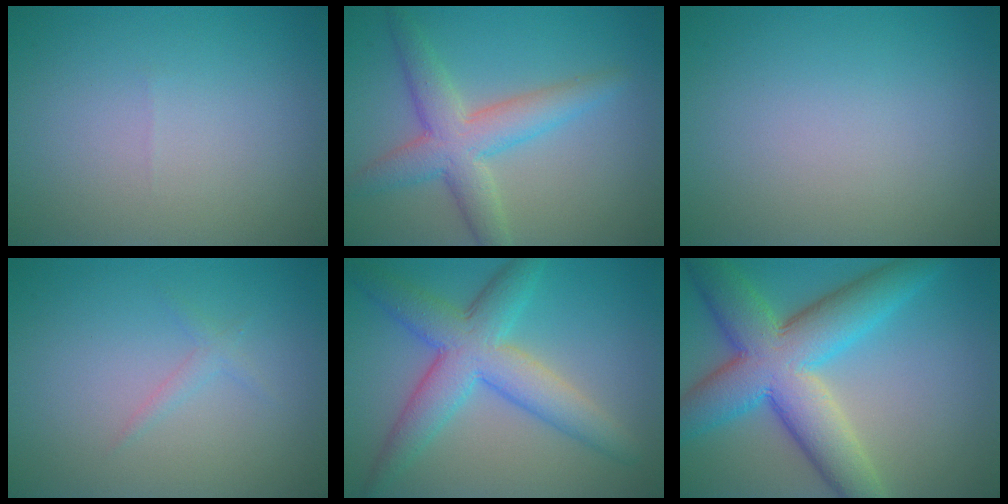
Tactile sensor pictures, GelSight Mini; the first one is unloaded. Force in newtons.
{"total": 5.2, "press": 5.2, "slide": 0.2}
{"total": 0.0}
{"total": 1.0, "press": 1.0, "slide": 0.0}
{"total": 6.7, "press": 6.7, "slide": 0.1}
{"total": 10.6, "press": 10.6, "slide": 0.4}